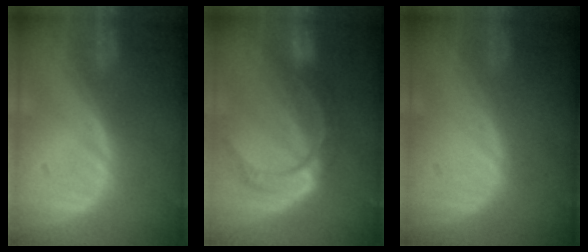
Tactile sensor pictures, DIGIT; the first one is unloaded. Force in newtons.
{"total": 8.8, "press": 7.4, "slide": 4.7}
{"total": 0.0}